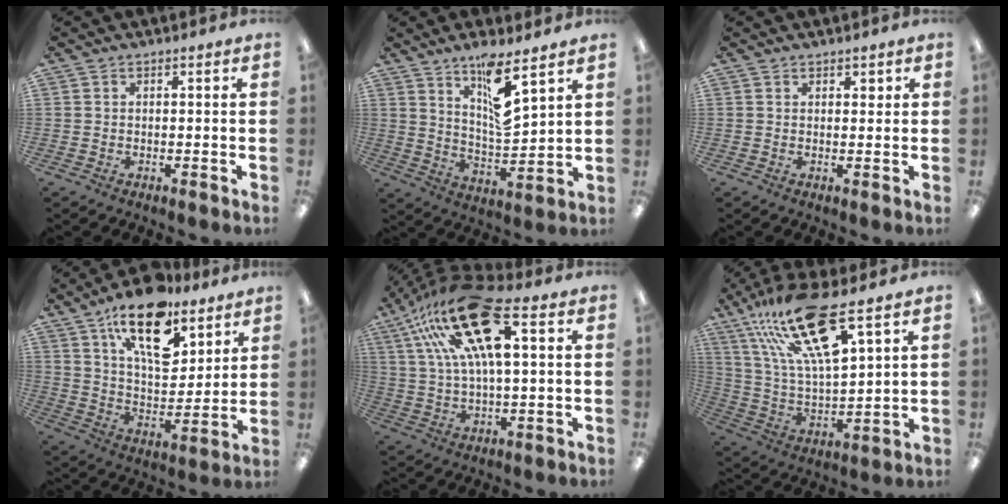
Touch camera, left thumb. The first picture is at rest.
{"total": 11.5, "force": [7.6, 2.6, 8.2], "torque": [-0.129, -0.052, 0.127]}
{"total": 1.3, "force": [1.0, 0.8, 0.3], "torque": [0.003, -0.001, 0.017]}
{"total": 18.7, "force": [11.8, 8.9, 11.4], "torque": [-0.174, -0.059, 0.201]}
{"total": 22.6, "force": [10.9, 8.2, 18.1], "torque": [-0.336, -0.031, 0.178]}
{"total": 22.1, "force": [13.8, 6.1, 16.2], "torque": [-0.310, -0.067, 0.228]}